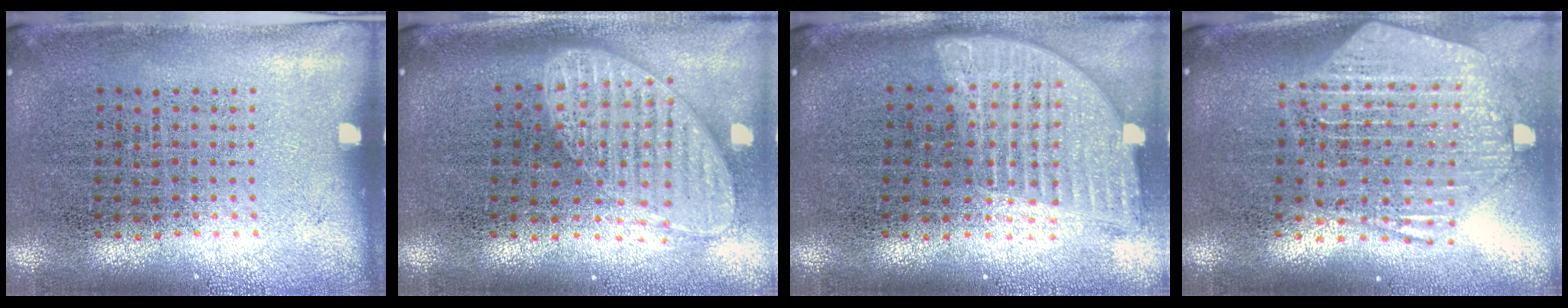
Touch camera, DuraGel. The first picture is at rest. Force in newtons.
{"total": 2.0, "press": 1.6, "slide": 1.1}
{"total": 1.7, "press": 1.4, "slide": 1.0}
{"total": 2.6, "press": 2.2, "slide": 1.5}